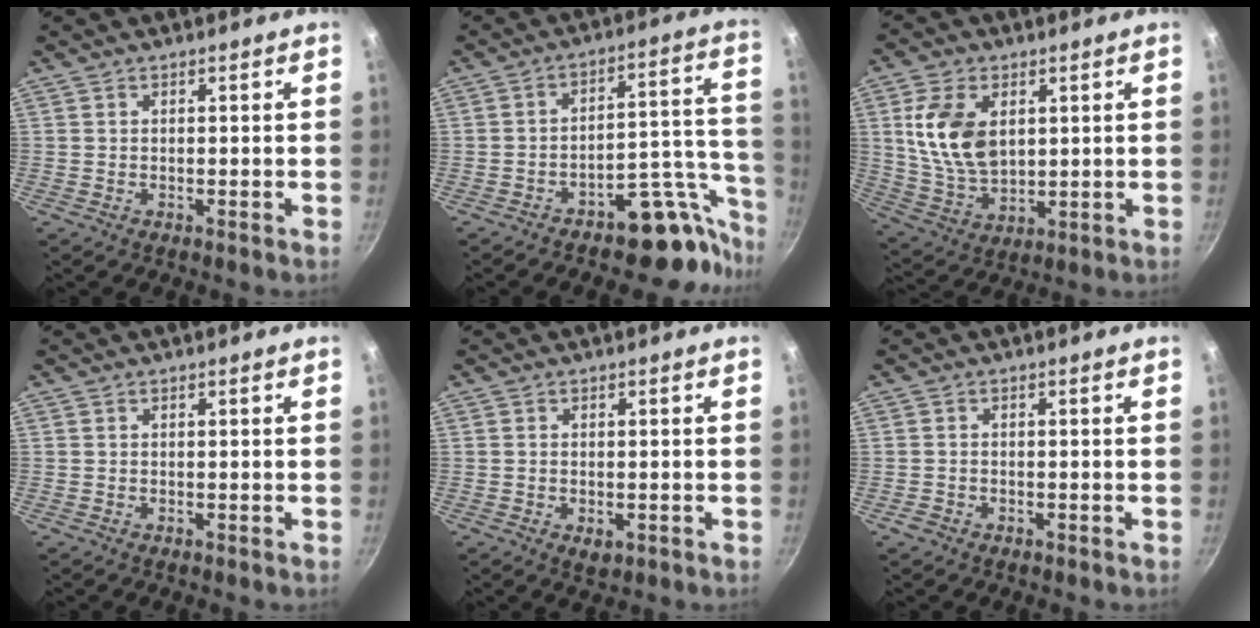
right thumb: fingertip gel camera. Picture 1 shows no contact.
{"total": 14.3, "force": [-10.4, 6.6, 7.2], "torque": [-0.013, 0.107, -0.149]}
{"total": 12.9, "force": [3.1, 8.2, 9.5], "torque": [-0.165, -0.021, 0.068]}
{"total": 0.0}
{"total": 2.6, "force": [-0.7, 1.6, 1.9], "torque": [-0.029, -0.007, -0.009]}
{"total": 1.5, "force": [-0.9, 1.1, 0.6], "torque": [-0.015, 0.007, -0.015]}